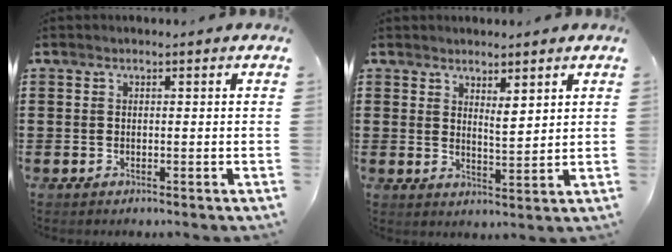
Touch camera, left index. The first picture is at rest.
{"total": 3.1, "force": [2.6, 0.7, 1.5], "torque": [-0.027, -0.004, 0.046]}